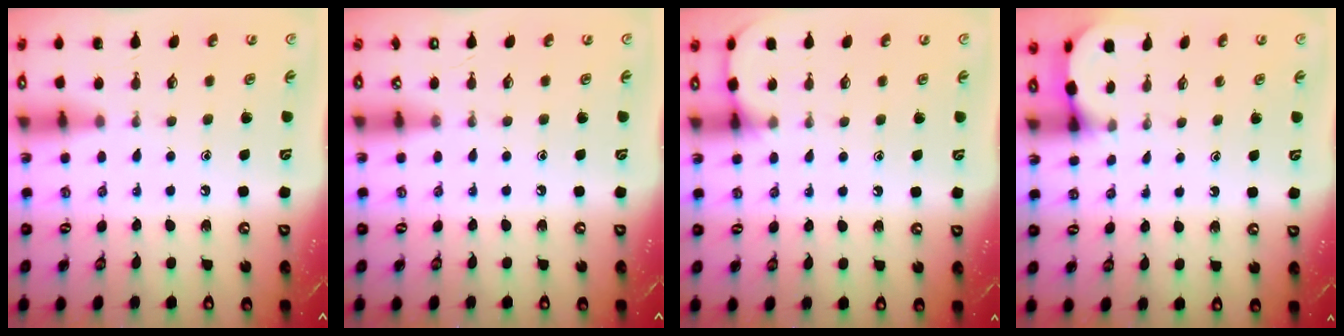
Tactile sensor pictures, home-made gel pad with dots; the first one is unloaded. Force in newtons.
{"total": 0.0}
{"total": 4.7, "press": 4.7, "slide": 0.5}
{"total": 2.6, "press": 2.6, "slide": 0.2}